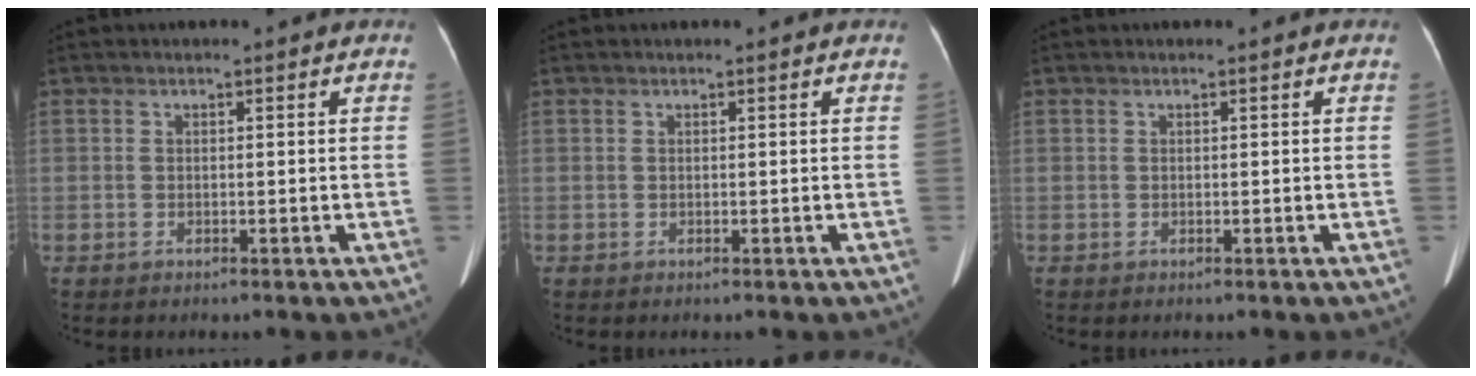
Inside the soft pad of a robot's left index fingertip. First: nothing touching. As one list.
[{"total": 0.0}, {"total": 0.0}]